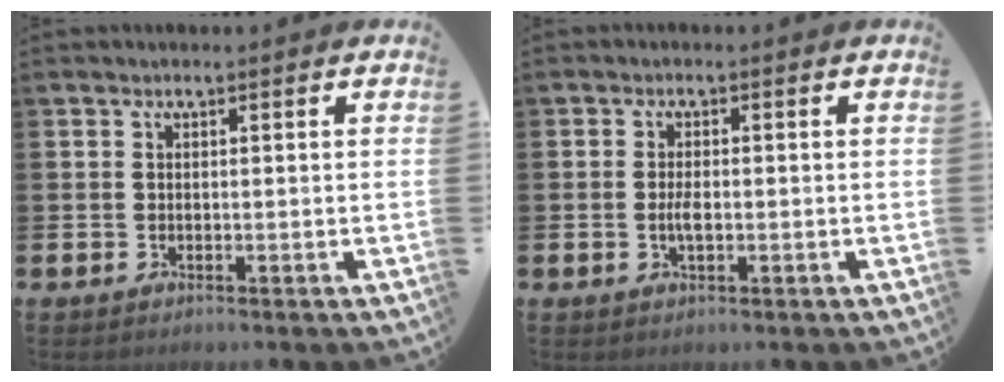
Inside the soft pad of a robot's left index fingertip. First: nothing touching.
{"total": 2.2, "force": [-0.3, 0.8, 2.0], "torque": [-0.032, -0.002, -0.007]}